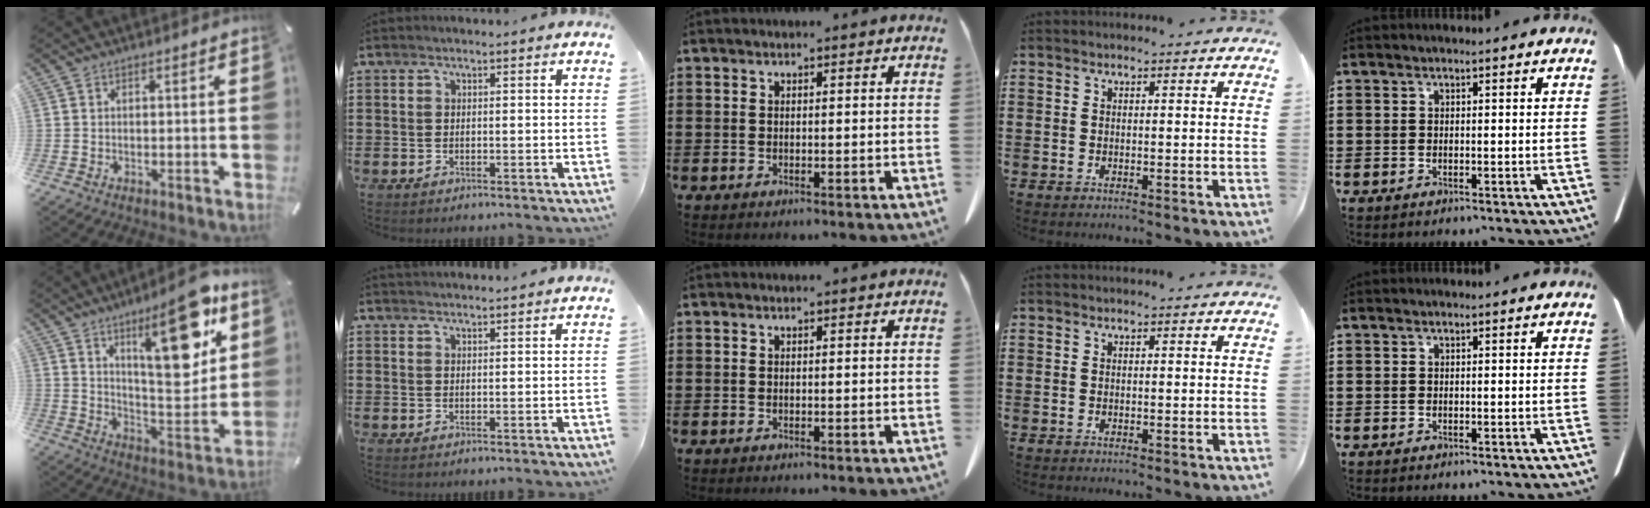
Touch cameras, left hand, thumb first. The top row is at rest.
{"thumb": {"total": 21.1, "force": [10.6, 8.0, 16.3], "torque": [-0.216, -0.063, 0.162]}, "index": {"total": 1.4, "force": [1.4, 0.0, 0.0], "torque": [-0.004, 0.001, 0.028]}}